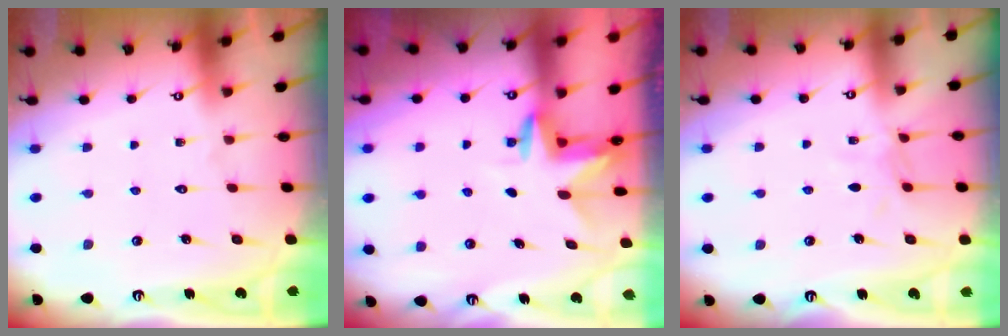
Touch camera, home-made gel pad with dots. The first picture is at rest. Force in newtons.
{"total": 3.2, "press": 3.2, "slide": 0.3}
{"total": 4.7, "press": 4.7, "slide": 0.5}